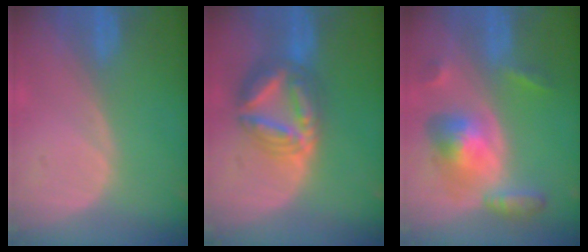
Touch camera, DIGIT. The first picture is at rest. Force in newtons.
{"total": 8.1, "press": 8.1, "slide": 0.8}
{"total": 7.9, "press": 7.9, "slide": 0.5}